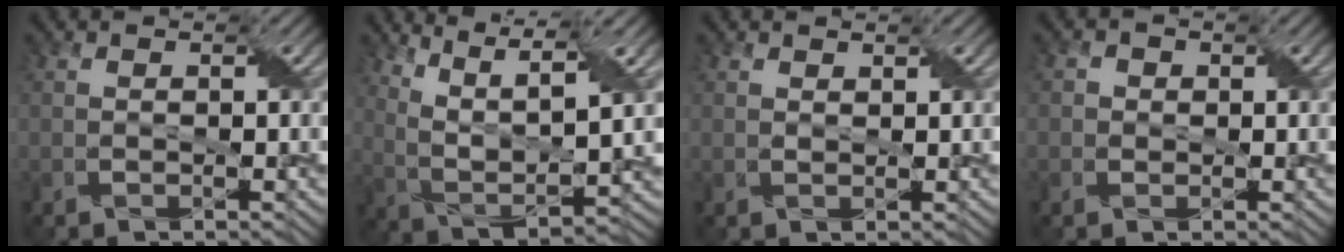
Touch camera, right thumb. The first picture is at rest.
{"total": 10.2, "force": [6.4, 2.3, 7.6], "torque": [-0.173, 0.001, 0.121]}
{"total": 0.8, "force": [0.7, 0.2, 0.1], "torque": [-0.008, 0.000, 0.015]}
{"total": 1.5, "force": [0.2, 1.5, 0.3], "torque": [-0.002, 0.003, -0.004]}